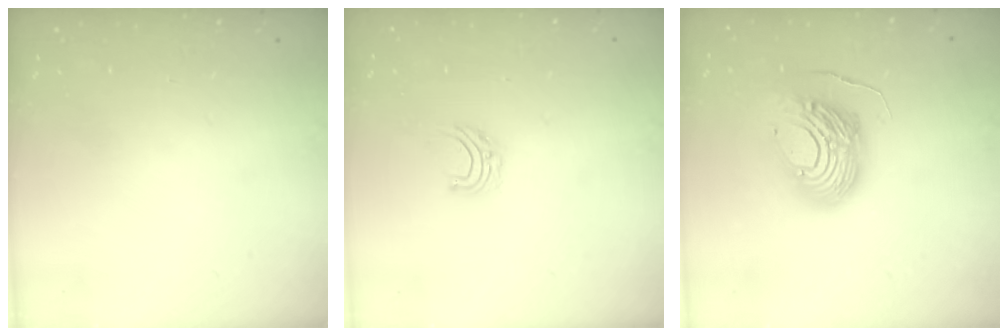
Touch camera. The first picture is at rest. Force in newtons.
{"total": 5.0, "press": 5.0, "slide": 0.4}
{"total": 14.1, "press": 14.1, "slide": 1.2}